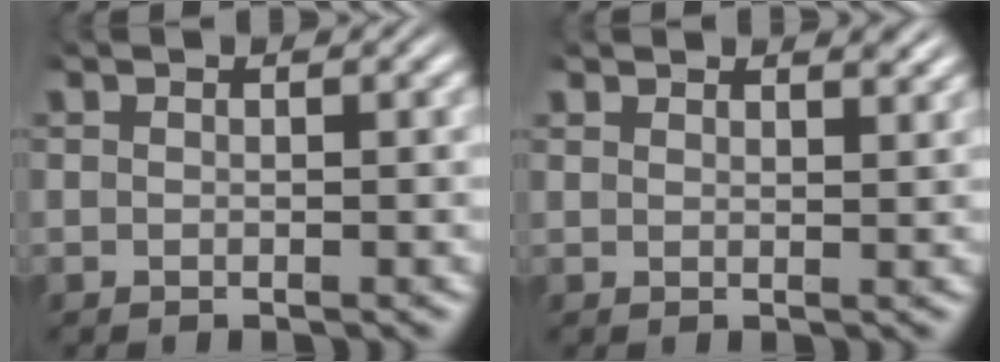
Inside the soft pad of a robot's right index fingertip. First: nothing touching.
{"total": 1.7, "force": [1.6, -0.2, 0.3], "torque": [0.007, -0.003, 0.029]}